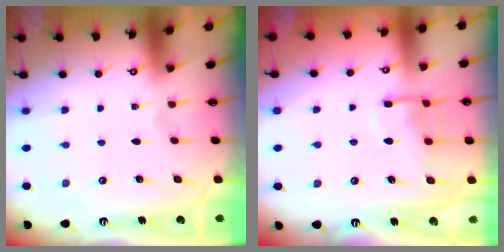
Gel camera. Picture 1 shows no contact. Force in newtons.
{"total": 10.6, "press": 10.5, "slide": 1.1}